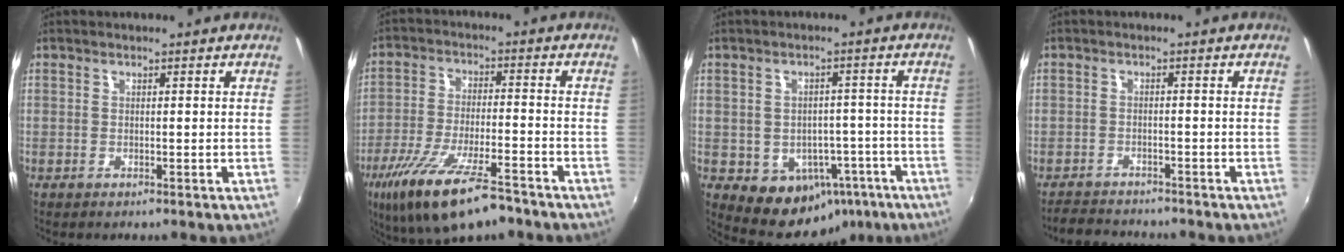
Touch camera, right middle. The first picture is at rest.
{"total": 16.3, "force": [-11.0, 4.3, 11.3], "torque": [-0.226, -0.043, -0.191]}
{"total": 11.2, "force": [-5.7, 8.8, 4.1], "torque": [-0.077, 0.025, -0.043]}
{"total": 5.9, "force": [-5.5, 1.6, 1.1], "torque": [-0.044, -0.002, -0.092]}